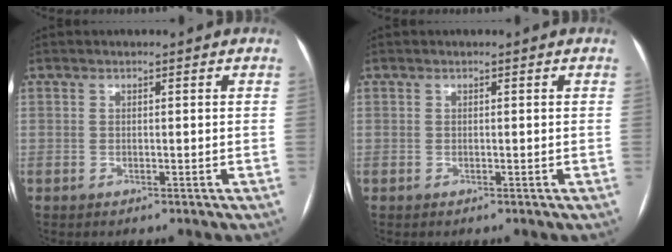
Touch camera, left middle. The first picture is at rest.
{"total": 0.0}